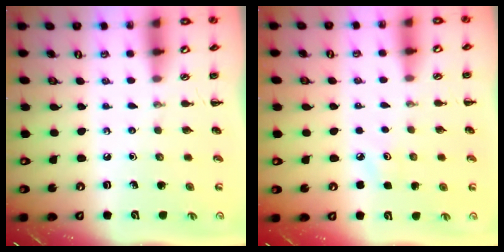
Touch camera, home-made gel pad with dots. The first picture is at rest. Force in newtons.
{"total": 2.8, "press": 2.7, "slide": 0.8}